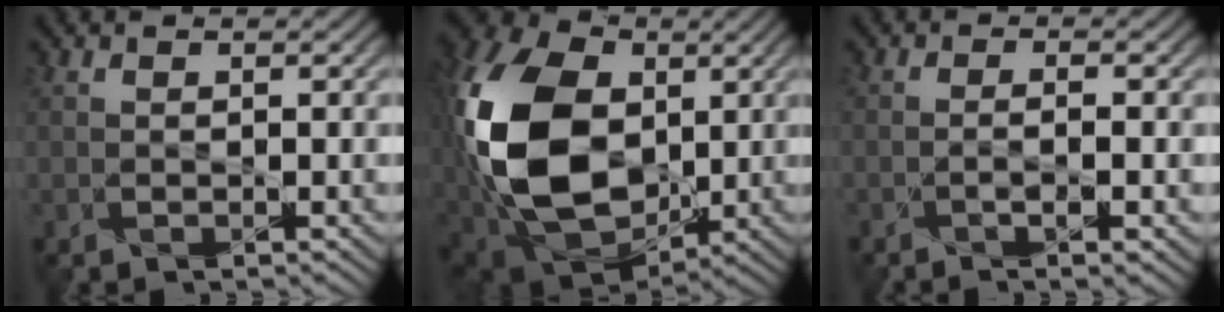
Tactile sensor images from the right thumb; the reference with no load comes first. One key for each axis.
{"total": 18.5, "fx": 1.1, "fy": 13.1, "fz": 13.0, "tx": -0.327, "ty": -0.015, "tz": 0.015}
{"total": 1.9, "fx": -0.8, "fy": 0.3, "fz": 1.6, "tx": -0.025, "ty": 0.000, "tz": -0.021}